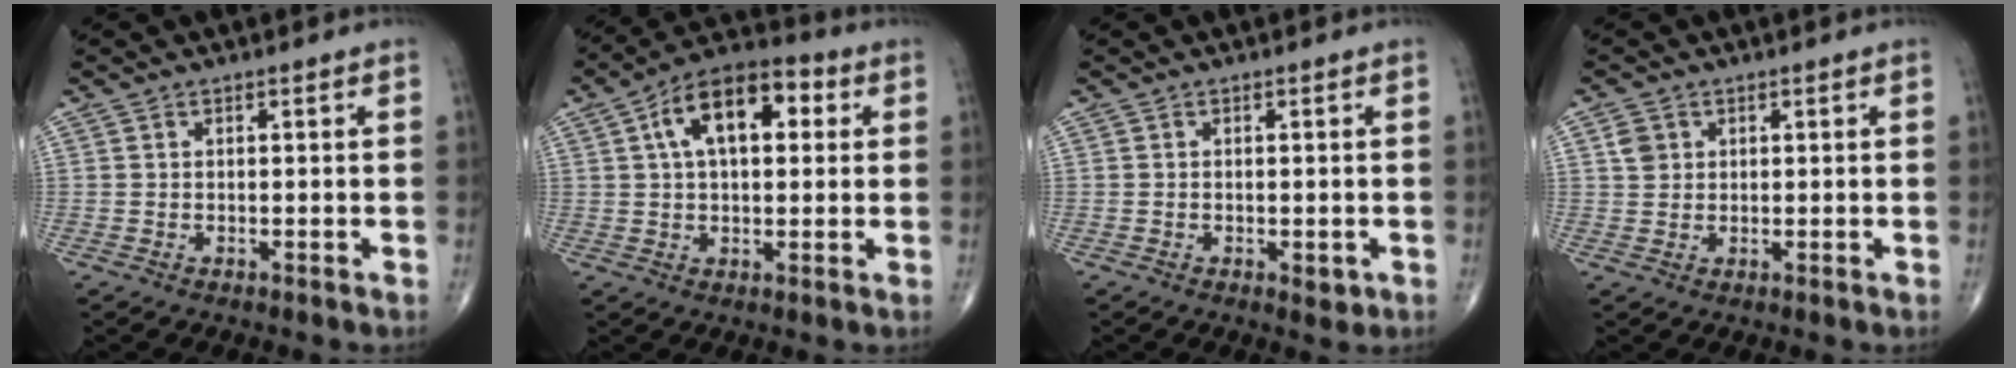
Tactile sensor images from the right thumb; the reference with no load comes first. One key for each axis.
{"total": 14.0, "fx": 3.8, "fy": 7.6, "fz": 11.2, "tx": -0.168, "ty": 0.025, "tz": 0.054}
{"total": 1.9, "fx": -0.6, "fy": 0.9, "fz": 1.6, "tx": -0.014, "ty": -0.004, "tz": -0.006}
{"total": 2.8, "fx": 1.0, "fy": 2.4, "fz": 1.1, "tx": -0.012, "ty": -0.002, "tz": 0.019}